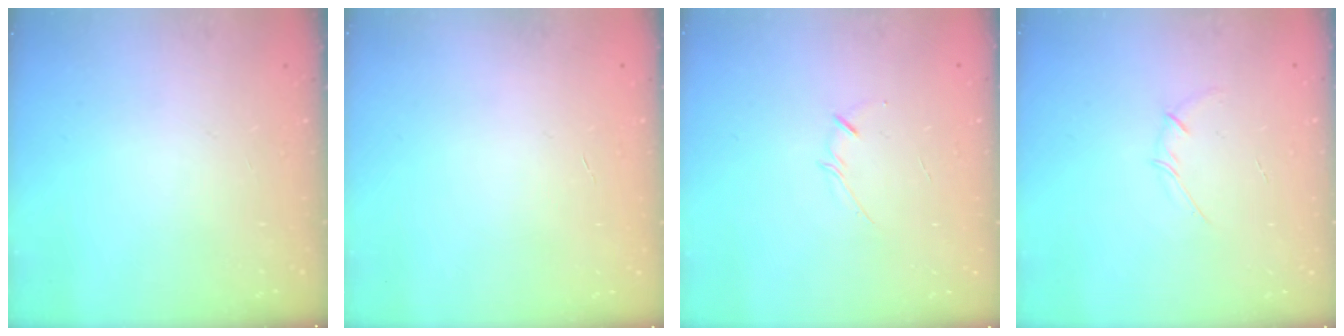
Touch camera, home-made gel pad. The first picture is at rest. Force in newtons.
{"total": 0.0}
{"total": 2.5, "press": 2.4, "slide": 0.5}
{"total": 2.7, "press": 2.6, "slide": 0.7}